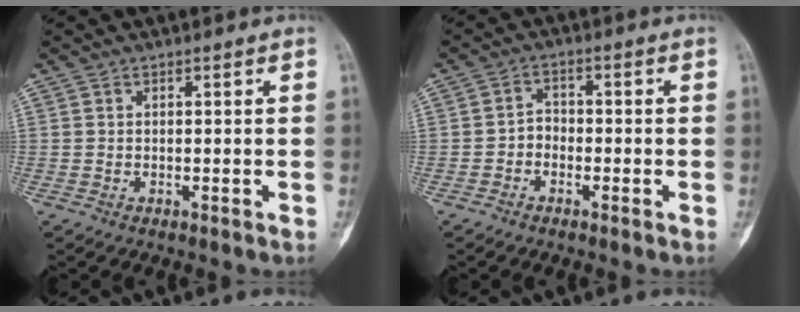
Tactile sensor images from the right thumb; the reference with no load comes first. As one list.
[{"total": 2.6, "force": [-1.3, 2.0, 1.1], "torque": [0.003, 0.013, -0.034]}]